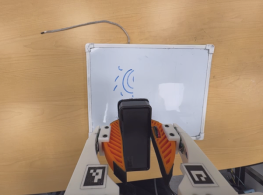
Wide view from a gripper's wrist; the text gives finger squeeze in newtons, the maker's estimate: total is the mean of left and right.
{"total": 9.3, "left": 9.1, "right": 9.5}